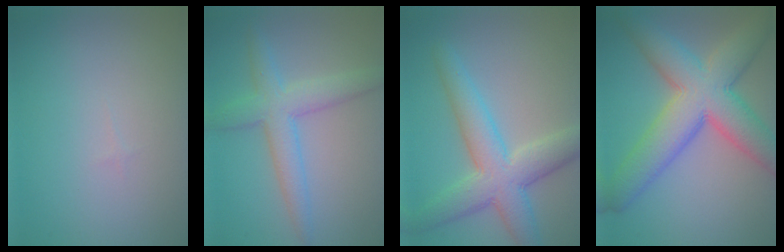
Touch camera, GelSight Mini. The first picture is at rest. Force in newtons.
{"total": 4.3, "press": 4.3, "slide": 0.1}
{"total": 6.5, "press": 6.5, "slide": 0.1}
{"total": 10.2, "press": 10.2, "slide": 0.7}